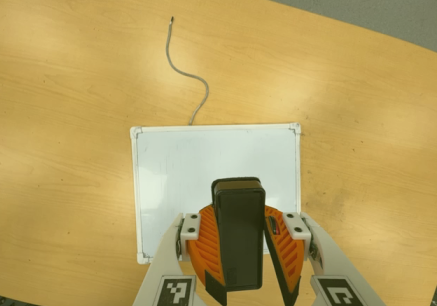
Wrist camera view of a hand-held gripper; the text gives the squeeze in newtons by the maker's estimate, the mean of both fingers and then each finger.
{"total": 9.0, "left": 9.4, "right": 8.6}